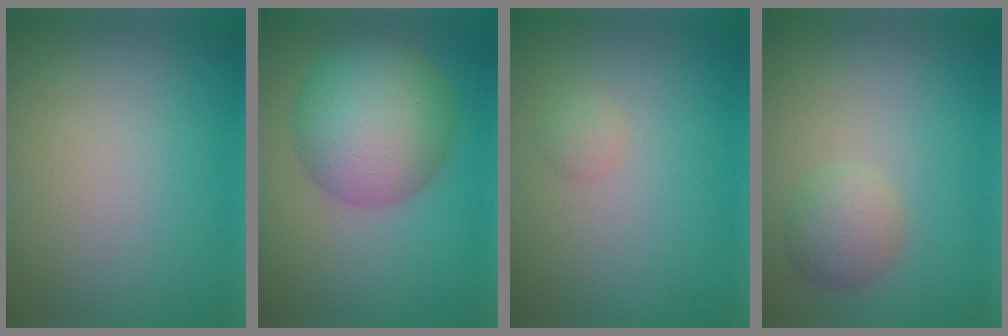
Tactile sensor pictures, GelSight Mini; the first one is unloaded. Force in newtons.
{"total": 9.6, "press": 9.6, "slide": 0.2}
{"total": 1.1, "press": 1.1, "slide": 0.0}
{"total": 2.8, "press": 2.8, "slide": 0.1}